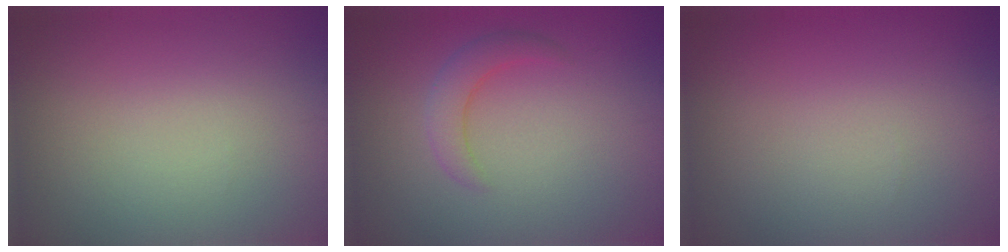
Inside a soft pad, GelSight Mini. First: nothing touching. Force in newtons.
{"total": 2.5, "press": 2.5, "slide": 0.2}
{"total": 0.0}